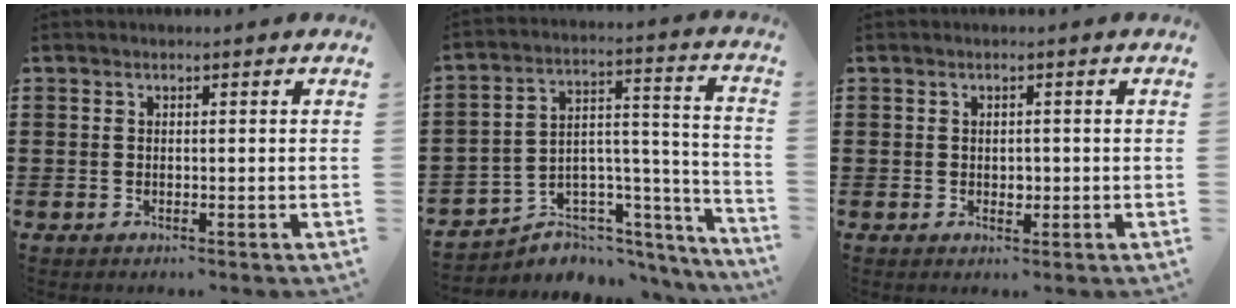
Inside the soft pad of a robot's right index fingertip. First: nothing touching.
{"total": 4.3, "force": [-3.0, 3.1, 0.4], "torque": [-0.023, -0.013, -0.057]}
{"total": 1.4, "force": [0.0, 1.0, 1.0], "torque": [-0.018, 0.005, -0.002]}